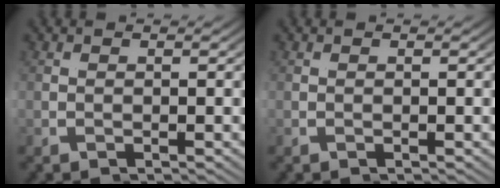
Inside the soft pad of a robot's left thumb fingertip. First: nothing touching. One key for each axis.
{"total": 0.0}